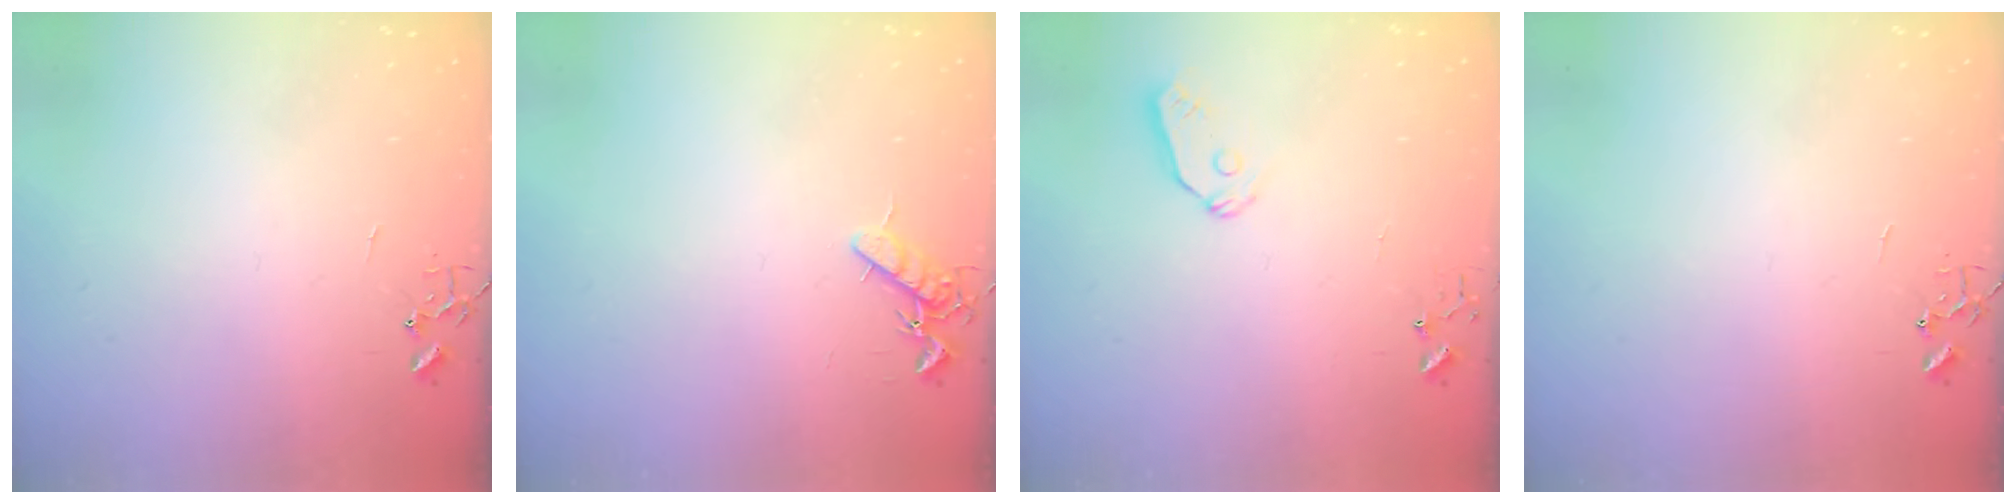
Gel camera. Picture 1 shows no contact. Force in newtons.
{"total": 7.7, "press": 7.7, "slide": 1.1}
{"total": 6.5, "press": 6.5, "slide": 0.2}
{"total": 0.0}